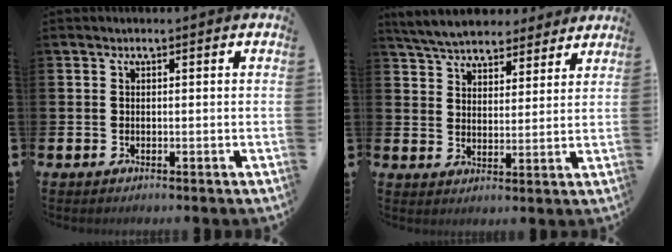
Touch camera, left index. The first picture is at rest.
{"total": 6.1, "force": [5.9, 1.5, 0.8], "torque": [-0.039, -0.030, 0.106]}